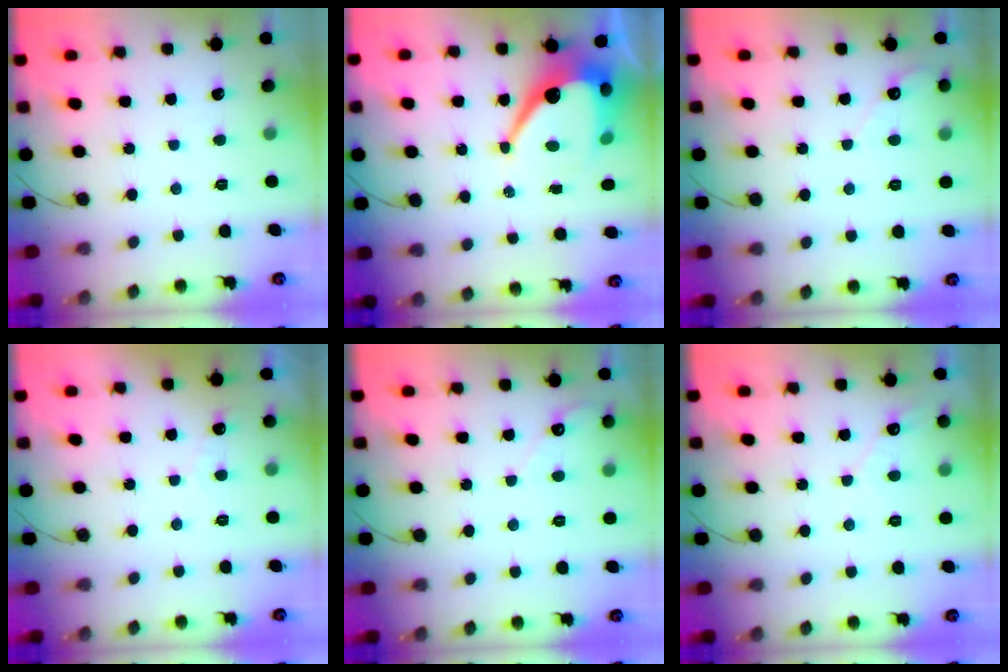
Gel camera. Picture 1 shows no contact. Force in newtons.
{"total": 12.3, "press": 12.2, "slide": 0.7}
{"total": 2.8, "press": 2.8, "slide": 0.2}
{"total": 2.5, "press": 2.5, "slide": 0.1}
{"total": 2.8, "press": 2.8, "slide": 0.2}
{"total": 2.9, "press": 2.9, "slide": 0.1}